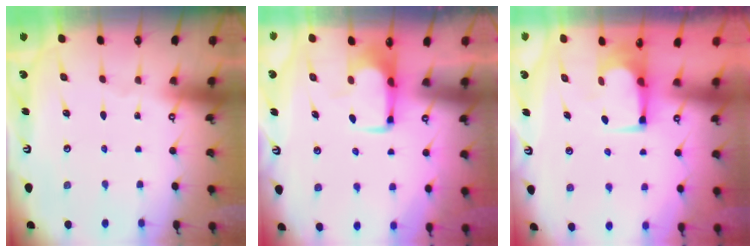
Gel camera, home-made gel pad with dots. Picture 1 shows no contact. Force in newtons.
{"total": 2.0, "press": 1.9, "slide": 0.4}
{"total": 2.1, "press": 2.1, "slide": 0.1}